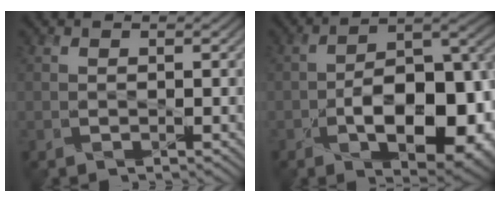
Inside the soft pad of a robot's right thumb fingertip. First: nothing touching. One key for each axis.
{"total": 14.6, "fx": -4.5, "fy": 7.7, "fz": 11.5, "tx": -0.166, "ty": -0.020, "tz": -0.068}